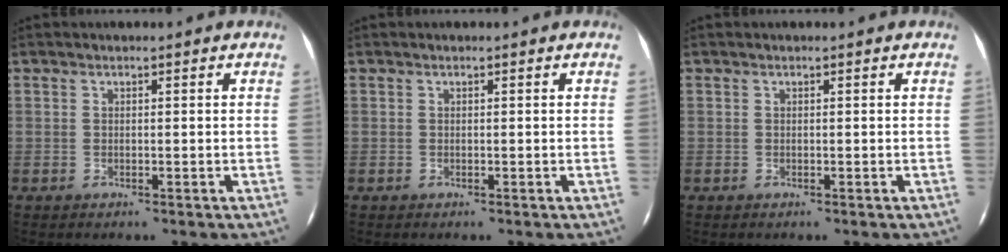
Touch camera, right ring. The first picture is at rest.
{"total": 0.0}
{"total": 0.0}